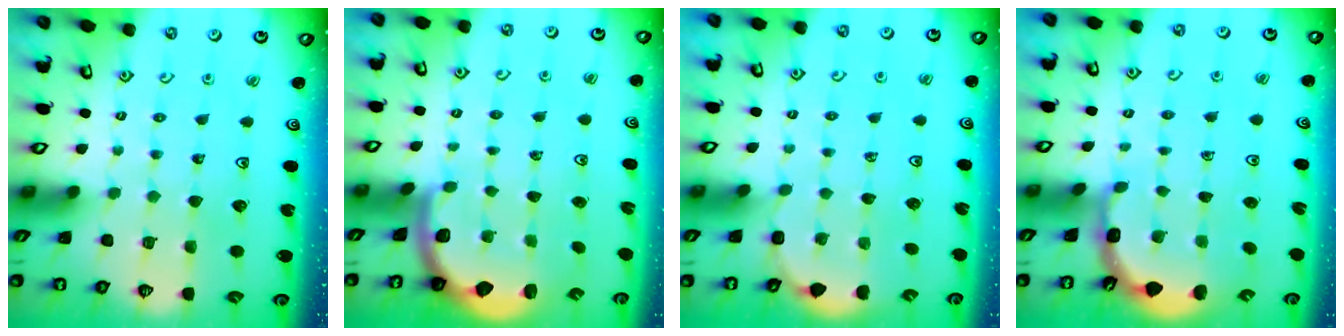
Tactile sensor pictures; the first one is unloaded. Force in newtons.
{"total": 1.9, "press": 1.8, "slide": 0.5}
{"total": 2.4, "press": 2.1, "slide": 1.1}
{"total": 1.9, "press": 1.8, "slide": 0.6}